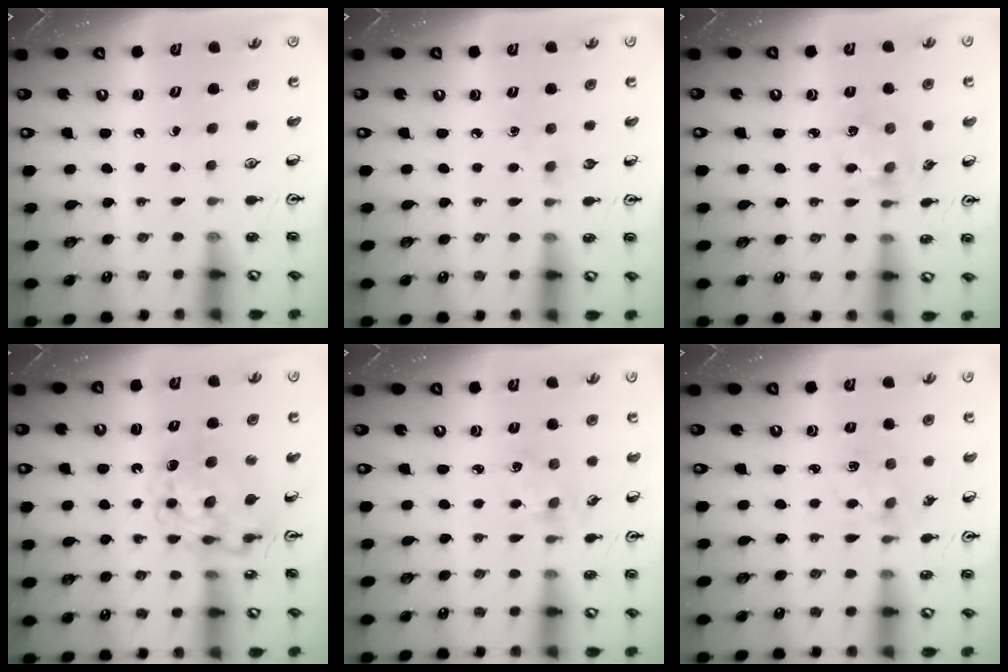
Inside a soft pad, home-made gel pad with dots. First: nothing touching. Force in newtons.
{"total": 2.7, "press": 2.7, "slide": 0.4}
{"total": 2.9, "press": 2.8, "slide": 0.8}
{"total": 8.0, "press": 8.0, "slide": 0.7}
{"total": 2.1, "press": 2.0, "slide": 0.3}
{"total": 1.7, "press": 1.7, "slide": 0.3}